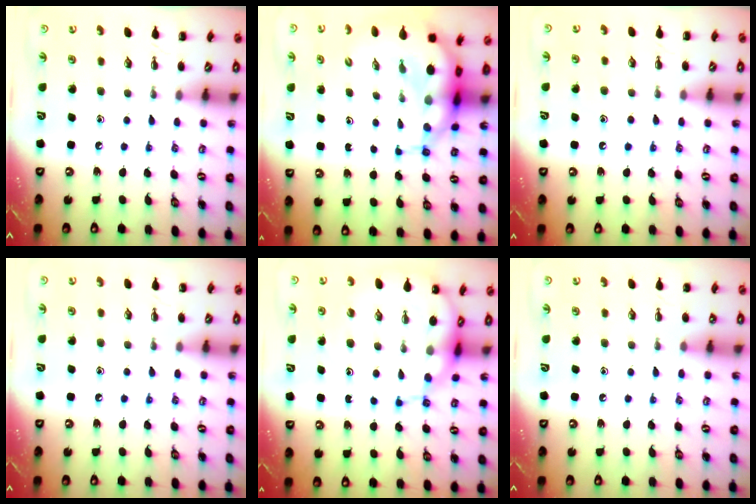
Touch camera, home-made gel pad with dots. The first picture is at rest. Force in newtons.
{"total": 9.3, "press": 8.9, "slide": 2.8}
{"total": 7.8, "press": 7.8, "slide": 1.1}
{"total": 7.0, "press": 6.8, "slide": 1.6}
{"total": 11.9, "press": 11.6, "slide": 2.5}
{"total": 3.6, "press": 3.5, "slide": 1.1}